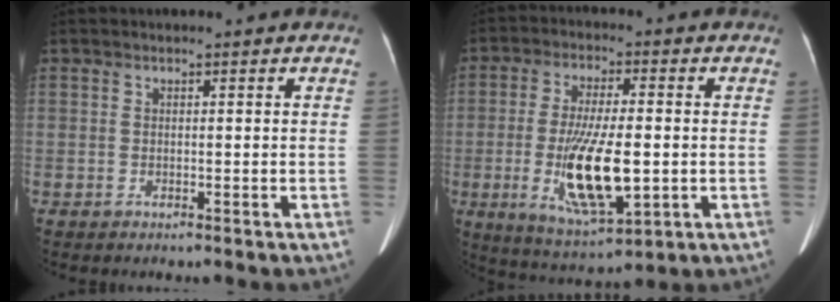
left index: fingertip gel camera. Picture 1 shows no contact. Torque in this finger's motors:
{"motor_torque": [1.85, 0.30, 0.40, 0.21]}